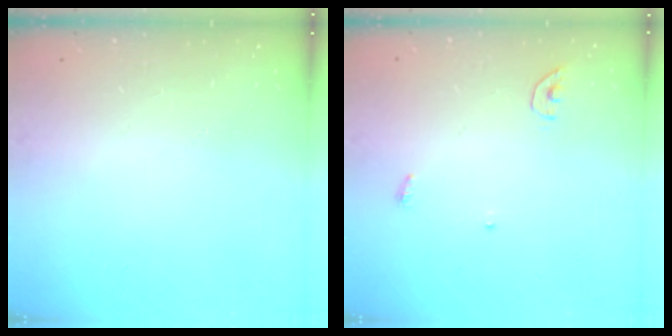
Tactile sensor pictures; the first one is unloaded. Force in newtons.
{"total": 3.4, "press": 3.4, "slide": 0.3}